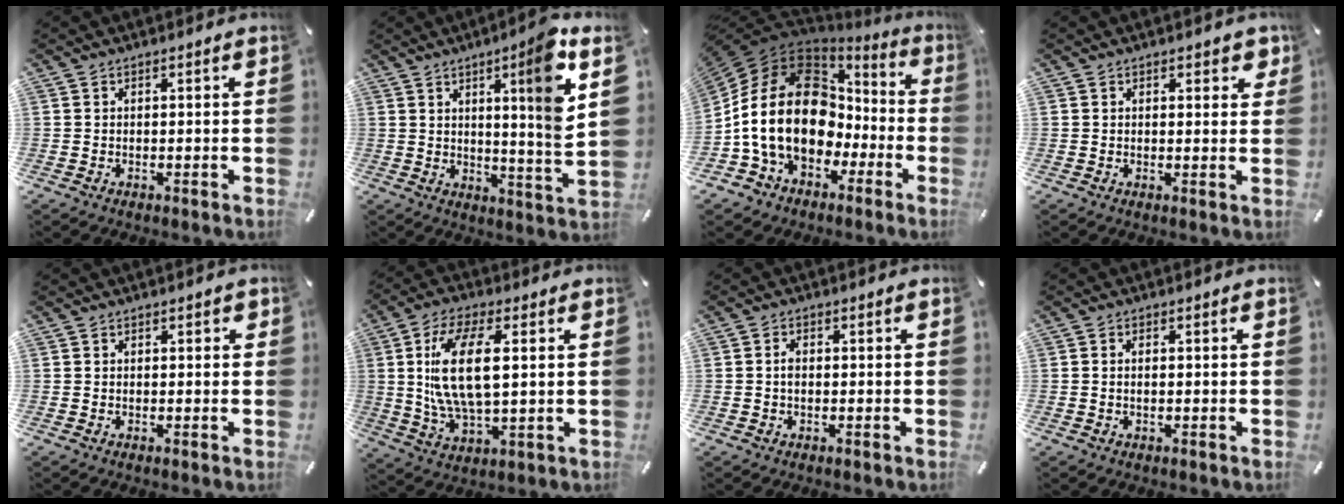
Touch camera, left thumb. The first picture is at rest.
{"total": 13.5, "force": [6.1, 0.4, 12.1], "torque": [-0.182, -0.035, 0.084]}
{"total": 22.6, "force": [0.2, 16.4, 15.5], "torque": [-0.335, -0.003, 0.011]}
{"total": 2.2, "force": [1.4, 1.3, 1.1], "torque": [-0.001, -0.002, 0.020]}
{"total": 0.5, "force": [0.0, 0.4, 0.3], "torque": [-0.006, 0.006, -0.001]}
{"total": 15.2, "force": [2.8, 6.7, 13.3], "torque": [-0.286, -0.002, 0.048]}
{"total": 2.0, "force": [-0.2, 1.2, 1.6], "torque": [-0.031, 0.003, -0.005]}
{"total": 1.4, "force": [-0.2, 0.8, 1.2], "torque": [-0.023, 0.002, -0.004]}